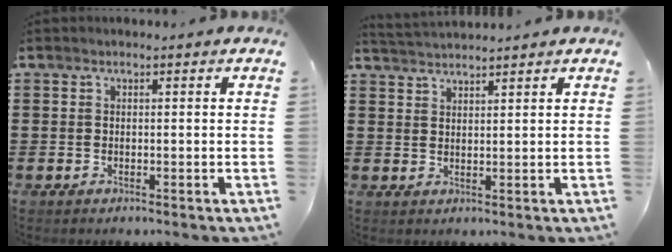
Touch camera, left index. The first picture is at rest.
{"total": 2.0, "force": [1.9, -0.3, -0.2], "torque": [-0.003, -0.002, 0.038]}